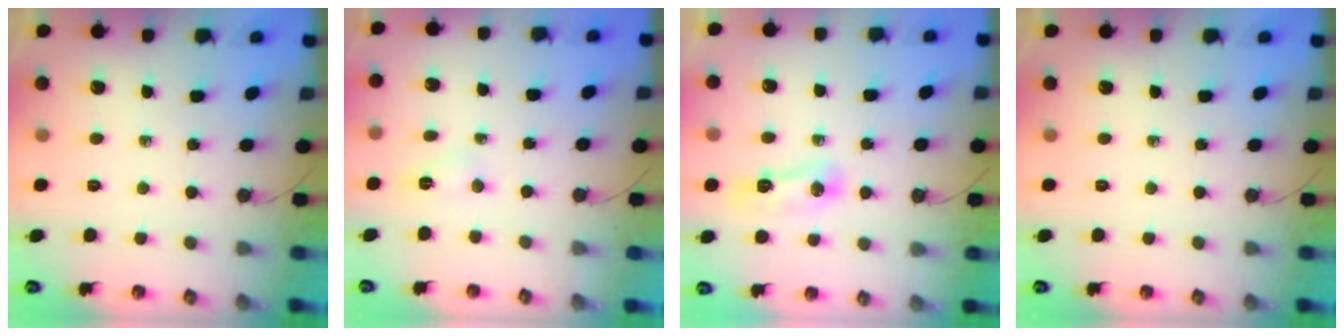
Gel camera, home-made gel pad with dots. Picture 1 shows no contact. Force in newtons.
{"total": 2.7, "press": 2.4, "slide": 1.1}
{"total": 23.1, "press": 9.5, "slide": 21.1}
{"total": 0.0}